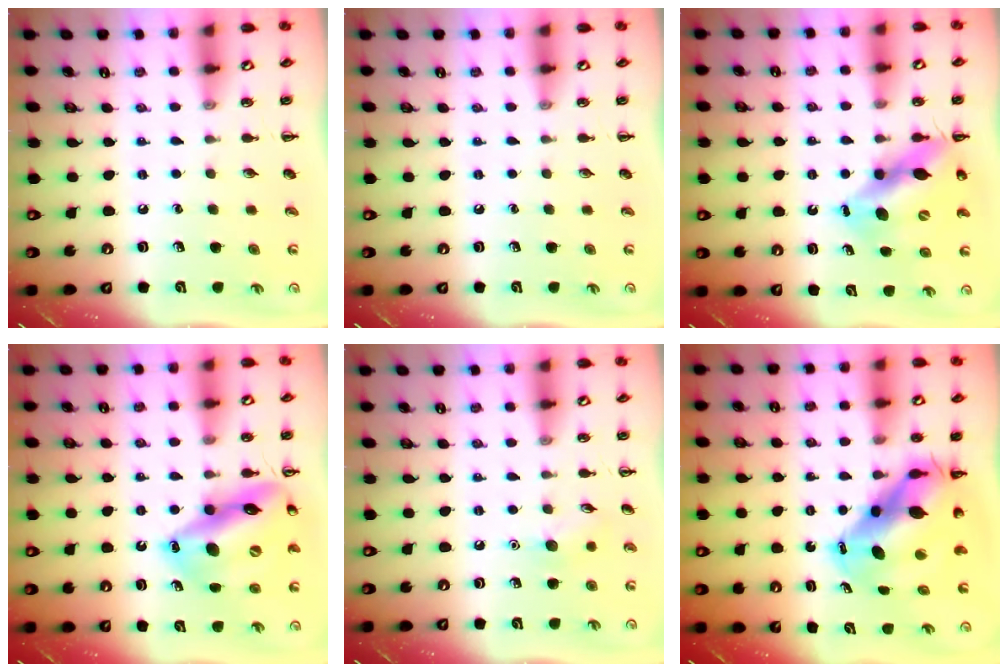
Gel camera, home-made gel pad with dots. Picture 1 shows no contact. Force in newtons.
{"total": 0.0}
{"total": 12.6, "press": 12.2, "slide": 3.1}
{"total": 18.6, "press": 17.9, "slide": 5.1}
{"total": 6.5, "press": 6.3, "slide": 1.7}
{"total": 12.9, "press": 12.5, "slide": 3.5}